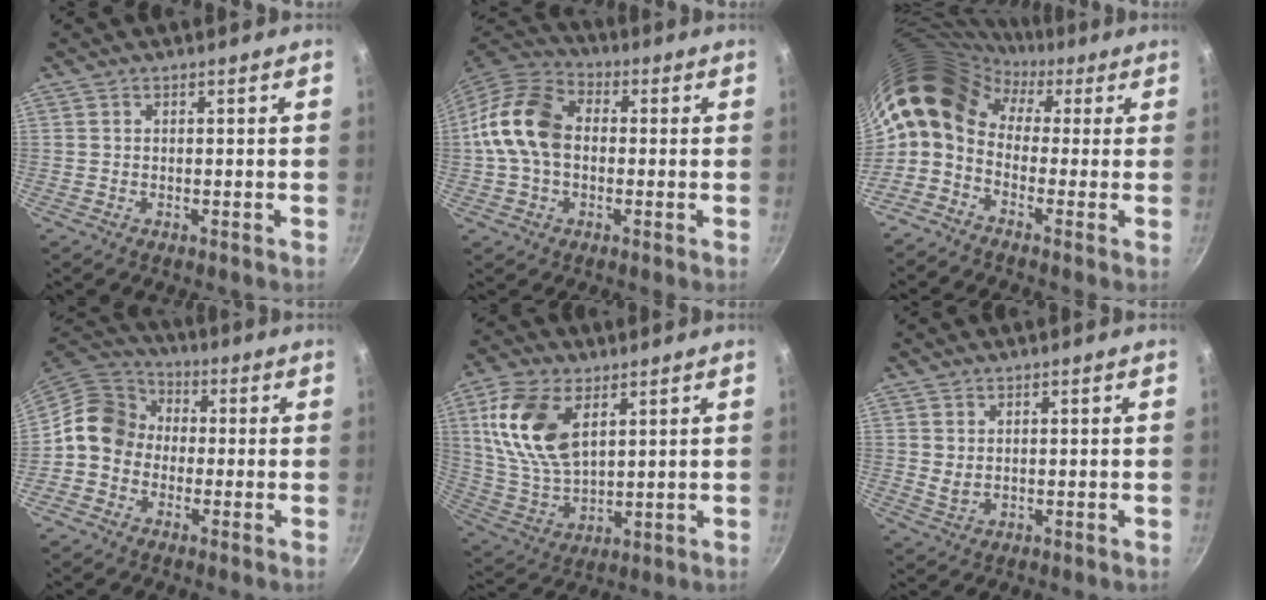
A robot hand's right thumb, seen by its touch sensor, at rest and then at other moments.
{"total": 13.8, "force": [0.2, 9.7, 9.8], "torque": [-0.163, 0.030, -0.014]}
{"total": 14.1, "force": [2.2, 10.2, 9.5], "torque": [-0.173, 0.033, 0.013]}
{"total": 10.0, "force": [-0.6, 8.7, 5.0], "torque": [-0.054, 0.029, -0.038]}
{"total": 15.5, "force": [5.7, 8.7, 11.5], "torque": [-0.216, -0.016, 0.122]}
{"total": 2.0, "force": [1.1, 0.8, 1.4], "torque": [-0.027, -0.011, 0.023]}